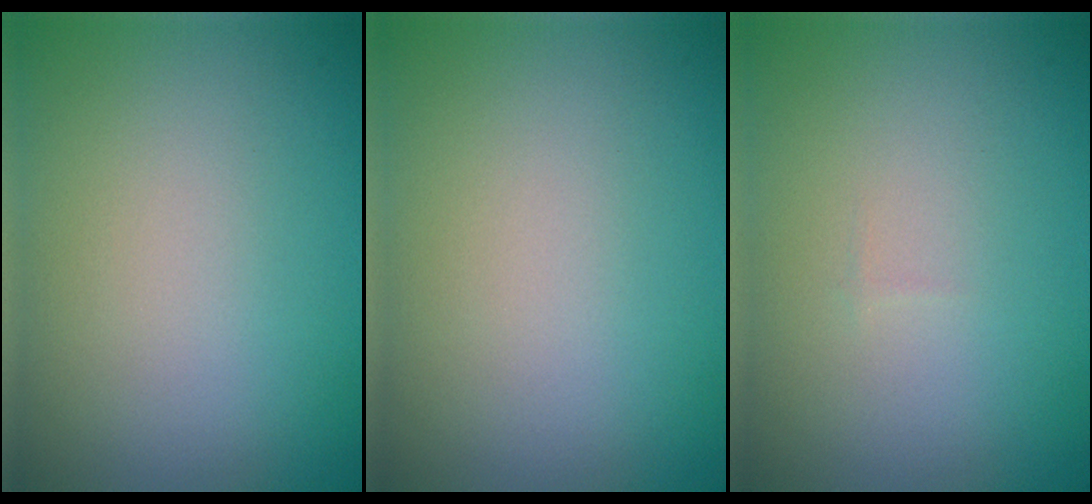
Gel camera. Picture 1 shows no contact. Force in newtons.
{"total": 0.0}
{"total": 0.0}